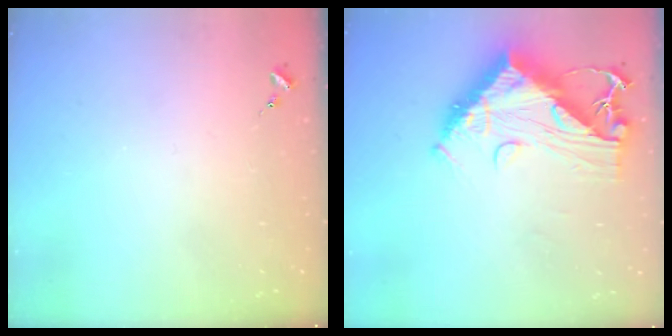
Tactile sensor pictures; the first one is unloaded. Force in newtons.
{"total": 14.5, "press": 14.4, "slide": 1.6}